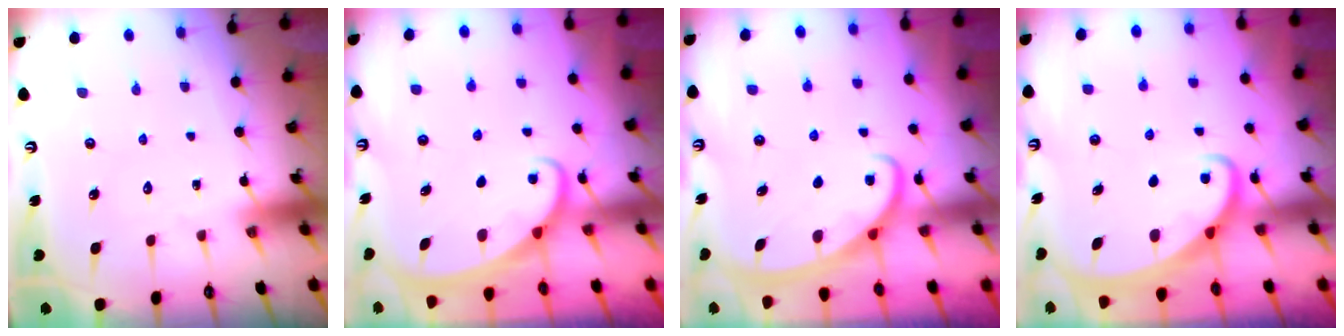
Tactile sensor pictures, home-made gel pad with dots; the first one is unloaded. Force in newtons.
{"total": 2.2, "press": 2.2, "slide": 0.3}
{"total": 2.6, "press": 2.6, "slide": 0.4}
{"total": 2.0, "press": 2.0, "slide": 0.4}